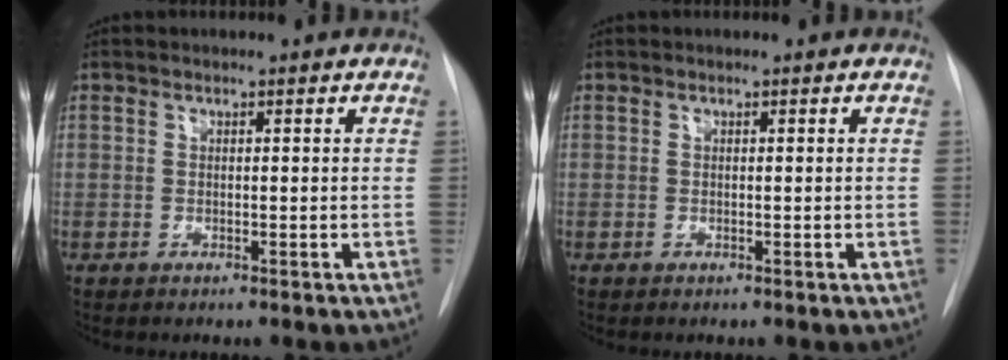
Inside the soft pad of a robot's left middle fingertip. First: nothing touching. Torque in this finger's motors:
{"motor_torque": [0.00, 0.00, 0.00, 0.00]}